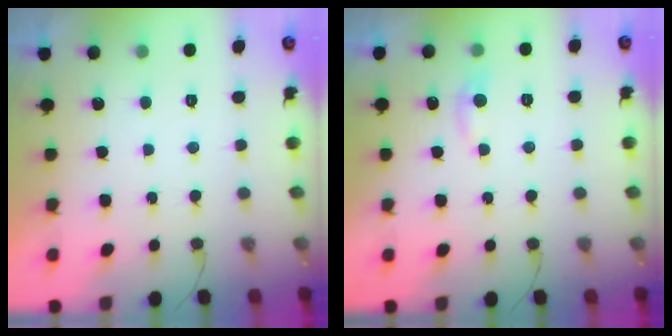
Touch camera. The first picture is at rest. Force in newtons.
{"total": 5.6, "press": 5.5, "slide": 0.6}